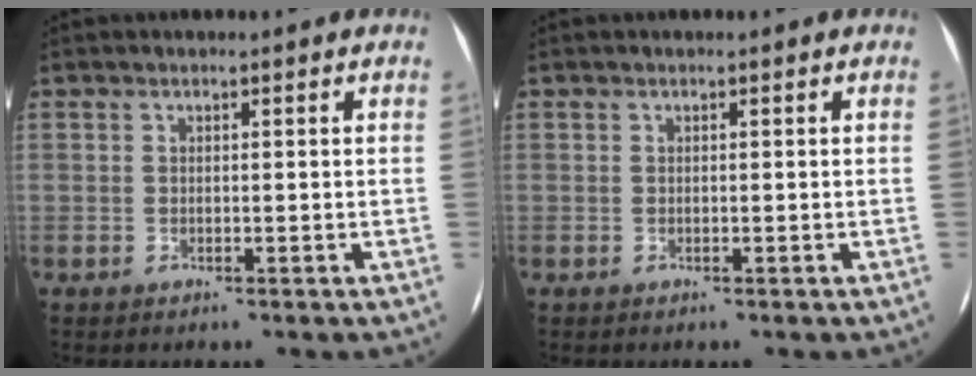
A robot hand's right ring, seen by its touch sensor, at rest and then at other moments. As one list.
[{"total": 0.0}]